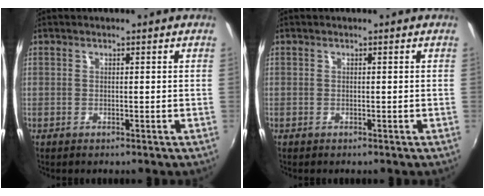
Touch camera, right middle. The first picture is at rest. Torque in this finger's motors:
{"motor_torque": [0.81, -0.81, -0.07, -0.19]}